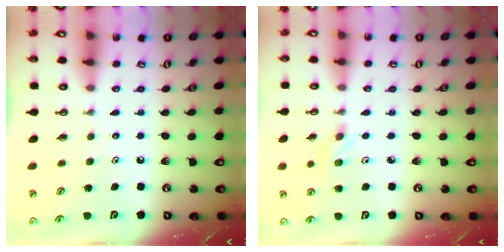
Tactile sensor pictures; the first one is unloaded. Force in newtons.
{"total": 4.6, "press": 3.9, "slide": 2.3}